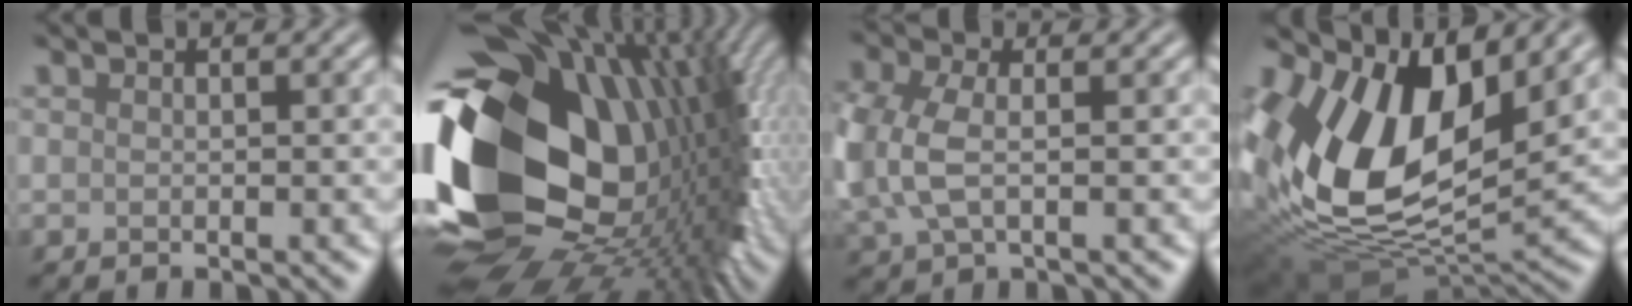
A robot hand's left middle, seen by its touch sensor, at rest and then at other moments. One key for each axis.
{"total": 20.4, "fx": -0.1, "fy": 14.3, "fz": 14.6, "tx": -0.302, "ty": -0.049, "tz": 0.025}
{"total": 5.2, "fx": -0.2, "fy": 3.1, "fz": 4.2, "tx": -0.117, "ty": 0.001, "tz": -0.010}
{"total": 14.0, "fx": 4.0, "fy": 8.0, "fz": 10.8, "tx": -0.214, "ty": -0.006, "tz": 0.072}